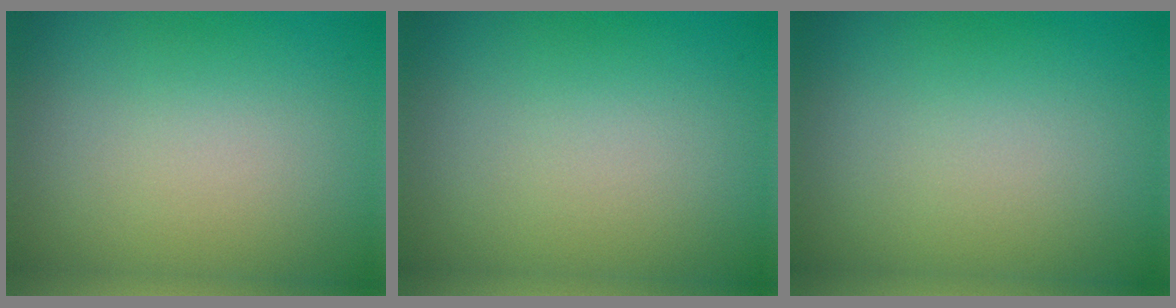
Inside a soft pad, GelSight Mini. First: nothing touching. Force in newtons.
{"total": 0.0}
{"total": 0.0}